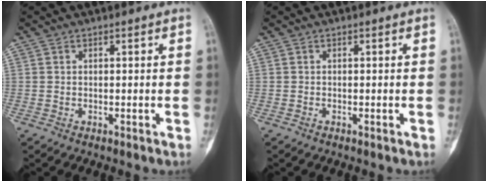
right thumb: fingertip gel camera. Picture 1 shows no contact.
{"total": 0.0}